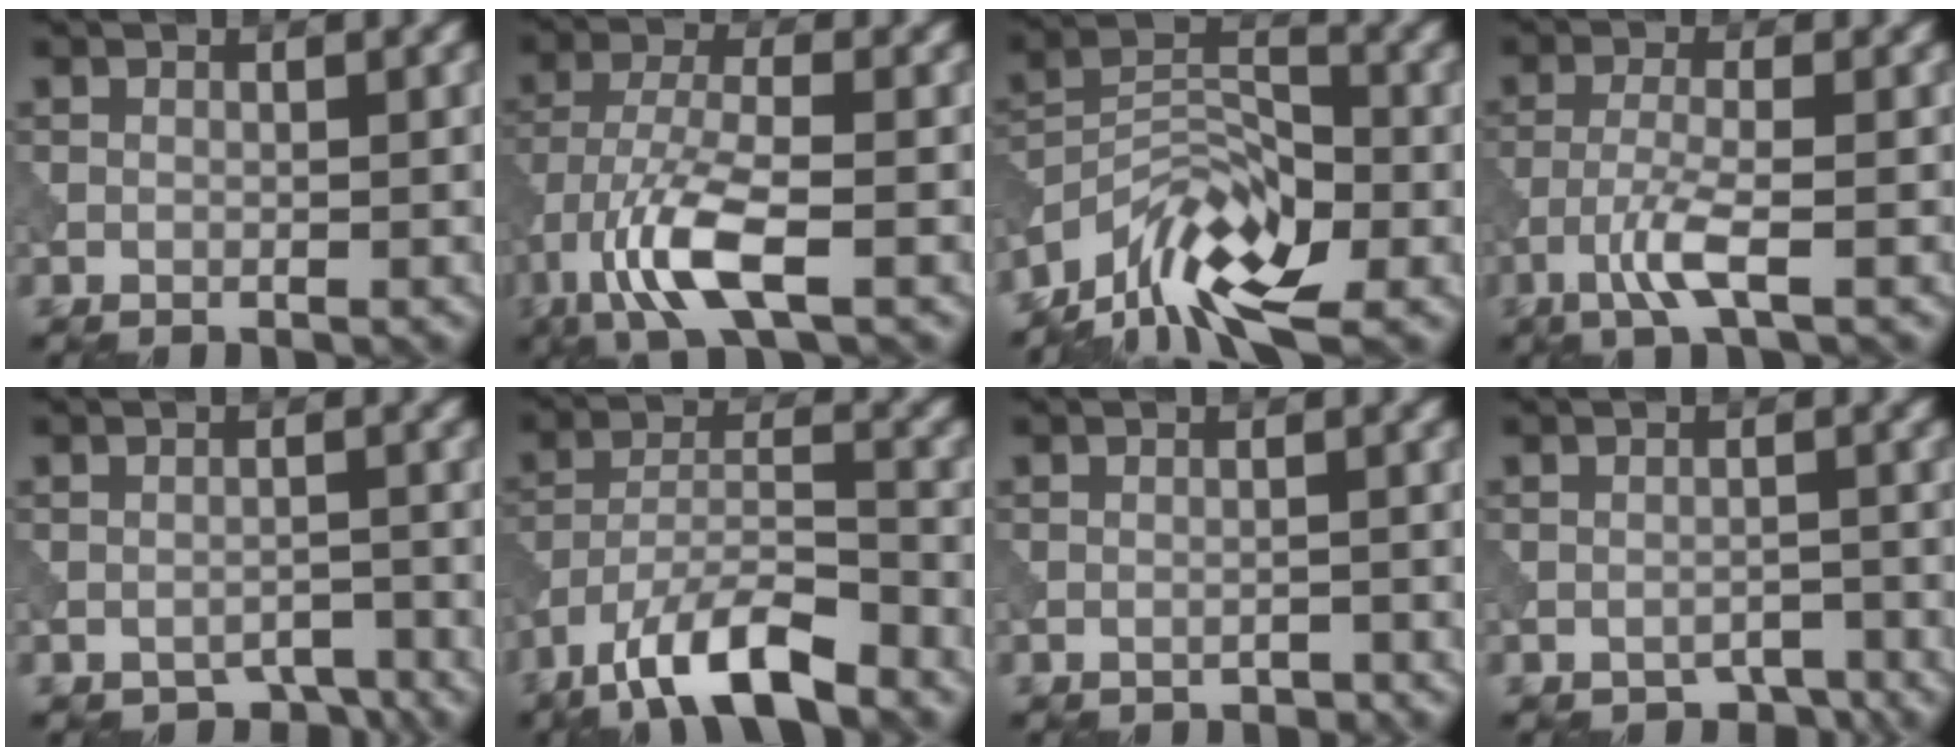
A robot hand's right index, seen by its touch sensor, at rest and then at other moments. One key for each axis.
{"total": 6.8, "fx": -3.4, "fy": 2.0, "fz": 5.6, "tx": -0.116, "ty": -0.001, "tz": -0.074}
{"total": 9.4, "fx": -7.0, "fy": 3.4, "fz": 5.4, "tx": -0.079, "ty": 0.004, "tz": -0.145}
{"total": 3.4, "fx": -1.8, "fy": 0.4, "fz": 2.9, "tx": -0.063, "ty": 0.006, "tz": -0.045}
{"total": 2.5, "fx": -2.2, "fy": 1.0, "fz": 0.7, "tx": -0.007, "ty": -0.004, "tz": -0.029}
{"total": 8.8, "fx": -6.4, "fy": 2.5, "fz": 5.5, "tx": -0.091, "ty": 0.002, "tz": -0.123}
{"total": 1.4, "fx": -1.4, "fy": 0.3, "fz": 0.3, "tx": -0.004, "ty": -0.001, "tz": -0.022}
{"total": 2.2, "fx": -1.9, "fy": 0.8, "fz": 0.6, "tx": -0.003, "ty": -0.001, "tz": -0.026}